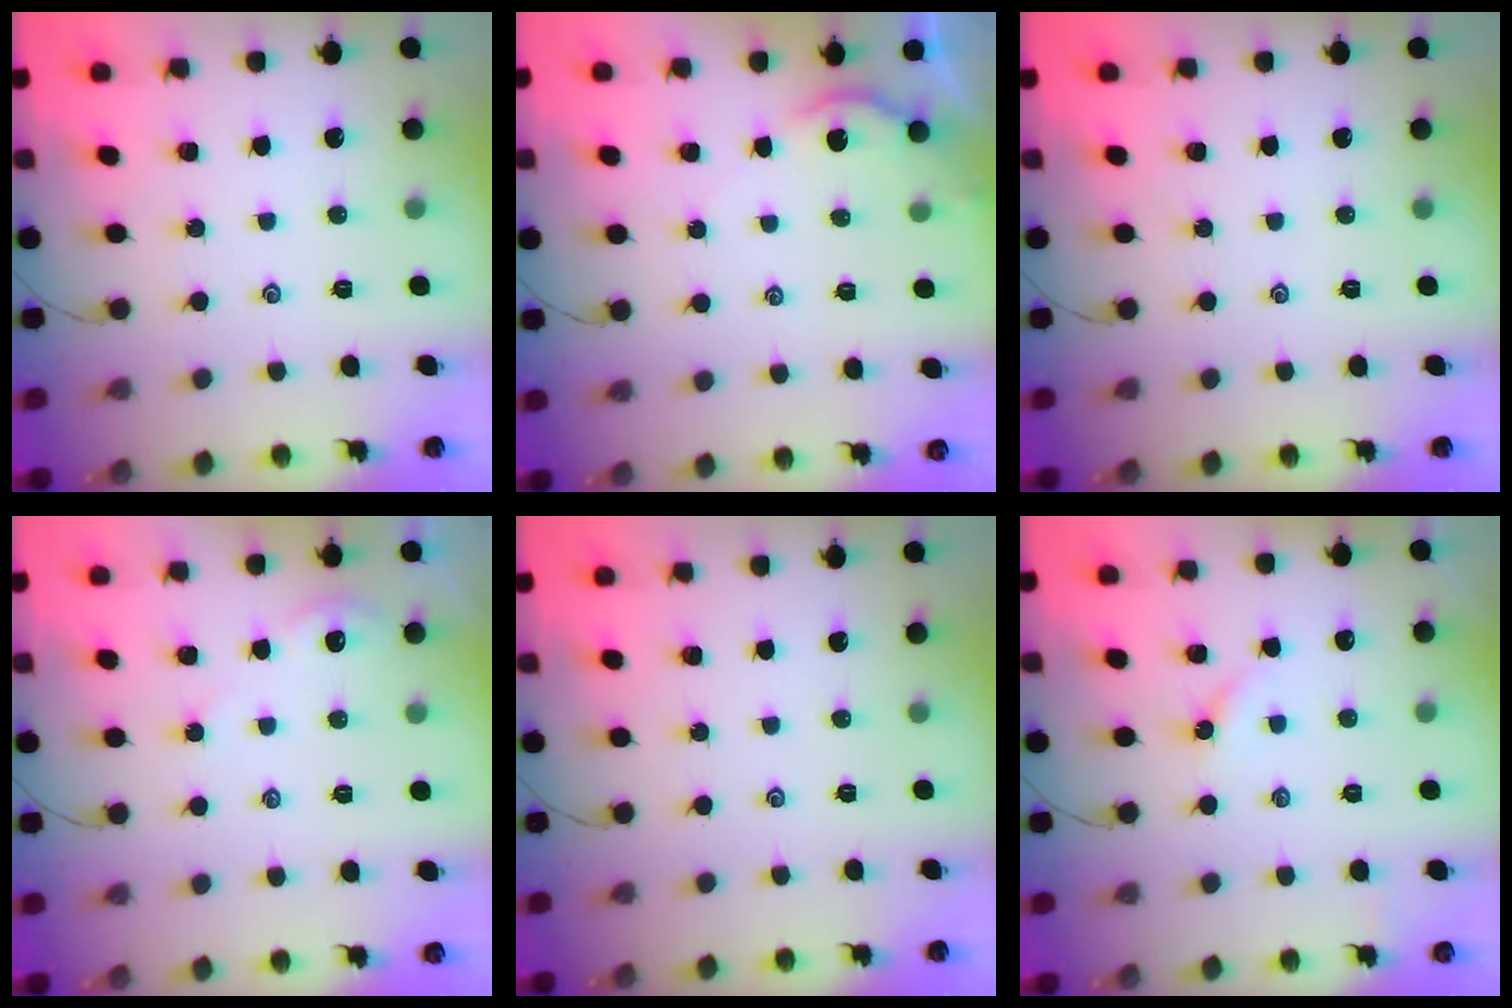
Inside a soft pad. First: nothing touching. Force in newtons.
{"total": 2.3, "press": 2.2, "slide": 0.4}
{"total": 0.0}
{"total": 1.6, "press": 1.5, "slide": 0.3}
{"total": 0.0}
{"total": 2.9, "press": 2.9, "slide": 0.4}